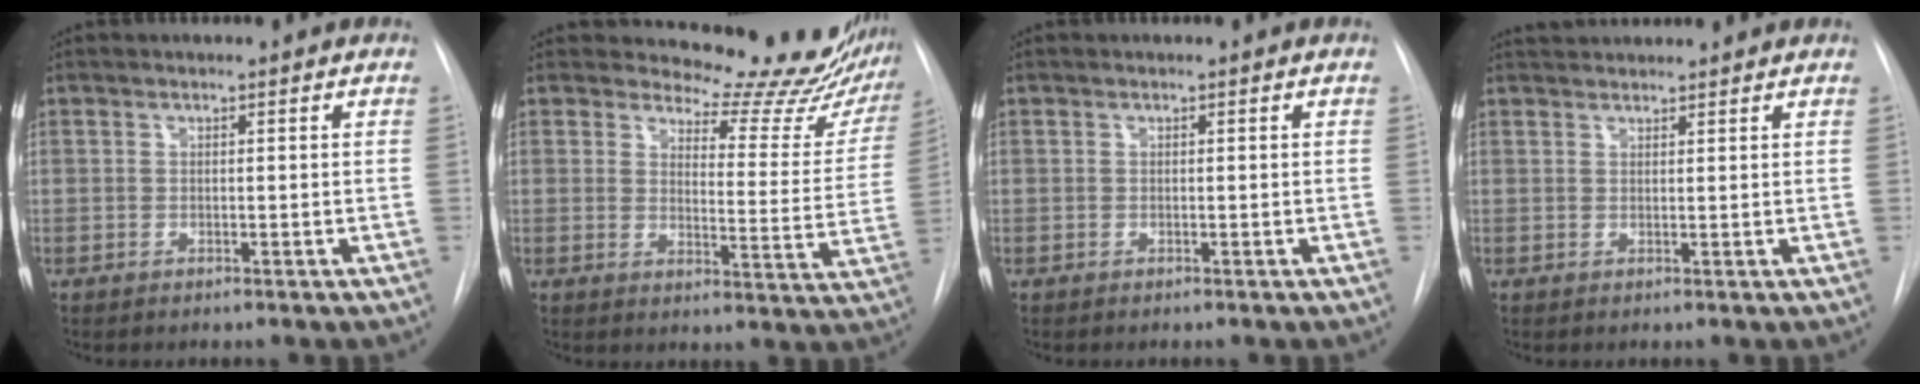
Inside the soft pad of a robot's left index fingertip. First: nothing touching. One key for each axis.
{"total": 19.3, "fx": 18.6, "fy": 4.1, "fz": 2.9, "tx": -0.004, "ty": -0.122, "tz": 0.191}
{"total": 0.0}
{"total": 4.8, "fx": 4.7, "fy": 0.5, "fz": 0.9, "tx": -0.014, "ty": 0.033, "tz": 0.066}